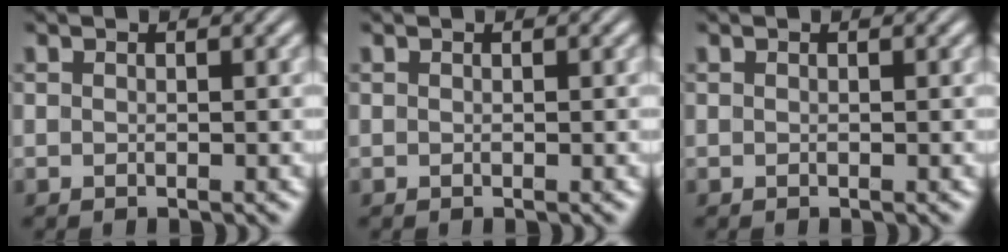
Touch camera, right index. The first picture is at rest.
{"total": 0.0}
{"total": 0.0}